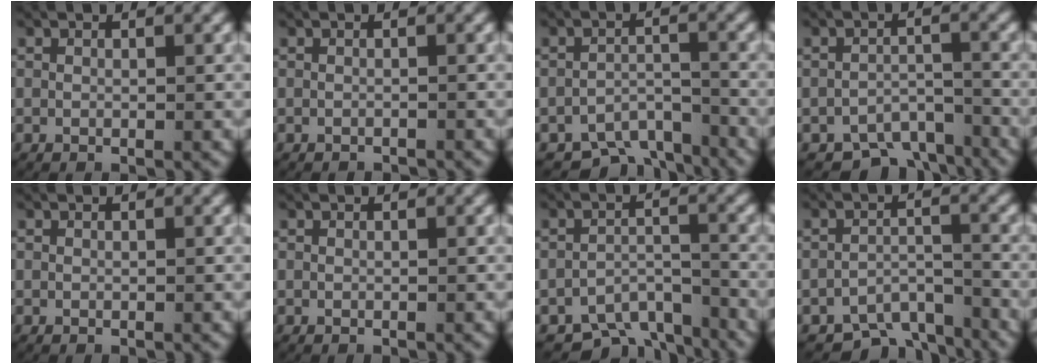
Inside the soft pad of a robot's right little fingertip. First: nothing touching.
{"total": 0.7, "force": [-0.7, 0.0, 0.0], "torque": [-0.002, -0.004, -0.009]}
{"total": 5.0, "force": [-4.0, 2.4, 1.7], "torque": [-0.018, -0.008, -0.072]}
{"total": 5.4, "force": [-4.7, 2.3, 1.4], "torque": [-0.004, -0.008, -0.082]}
{"total": 0.0}
{"total": 0.0}
{"total": 5.5, "force": [-4.3, 2.9, 2.0], "torque": [-0.027, -0.010, -0.077]}
{"total": 5.1, "force": [-4.2, 2.3, 1.8], "torque": [-0.019, -0.008, -0.075]}